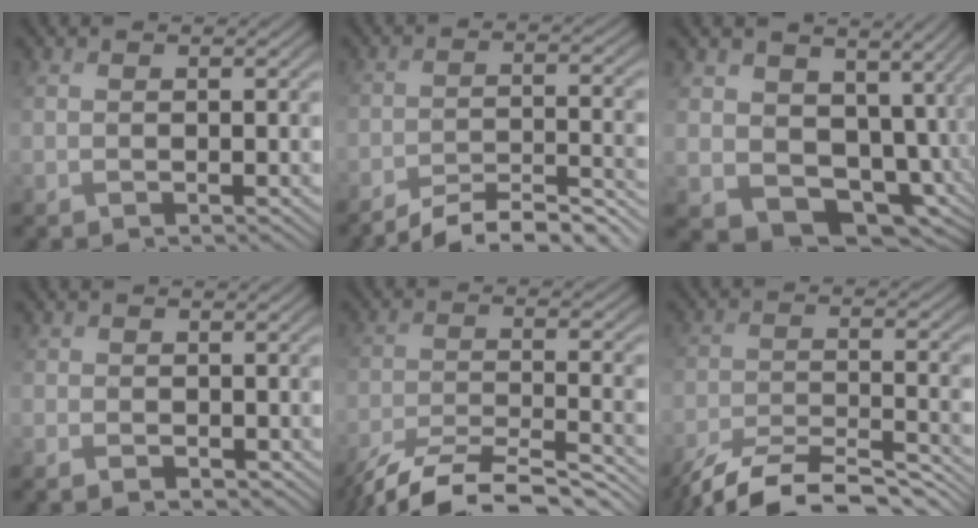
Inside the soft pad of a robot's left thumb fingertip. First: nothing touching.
{"total": 8.1, "force": [-7.6, 1.0, 2.5], "torque": [-0.030, 0.004, -0.118]}
{"total": 10.4, "force": [-0.6, 8.7, 5.7], "torque": [-0.142, -0.046, 0.006]}
{"total": 0.6, "force": [-0.3, 0.4, -0.3], "torque": [0.009, -0.004, -0.004]}
{"total": 13.3, "force": [-12.3, 2.0, 4.6], "torque": [-0.068, -0.015, -0.190]}
{"total": 12.0, "force": [-11.1, 2.1, 4.0], "torque": [-0.063, -0.012, -0.170]}